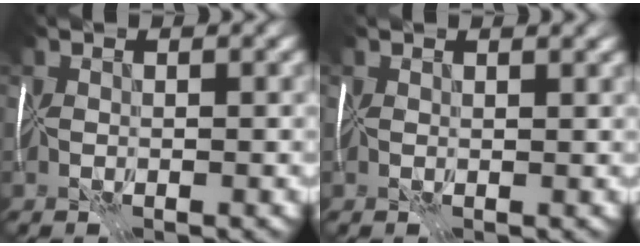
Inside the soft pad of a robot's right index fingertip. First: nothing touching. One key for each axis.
{"total": 2.0, "fx": 1.5, "fy": 0.7, "fz": 1.1, "tx": -0.004, "ty": 0.007, "tz": 0.014}